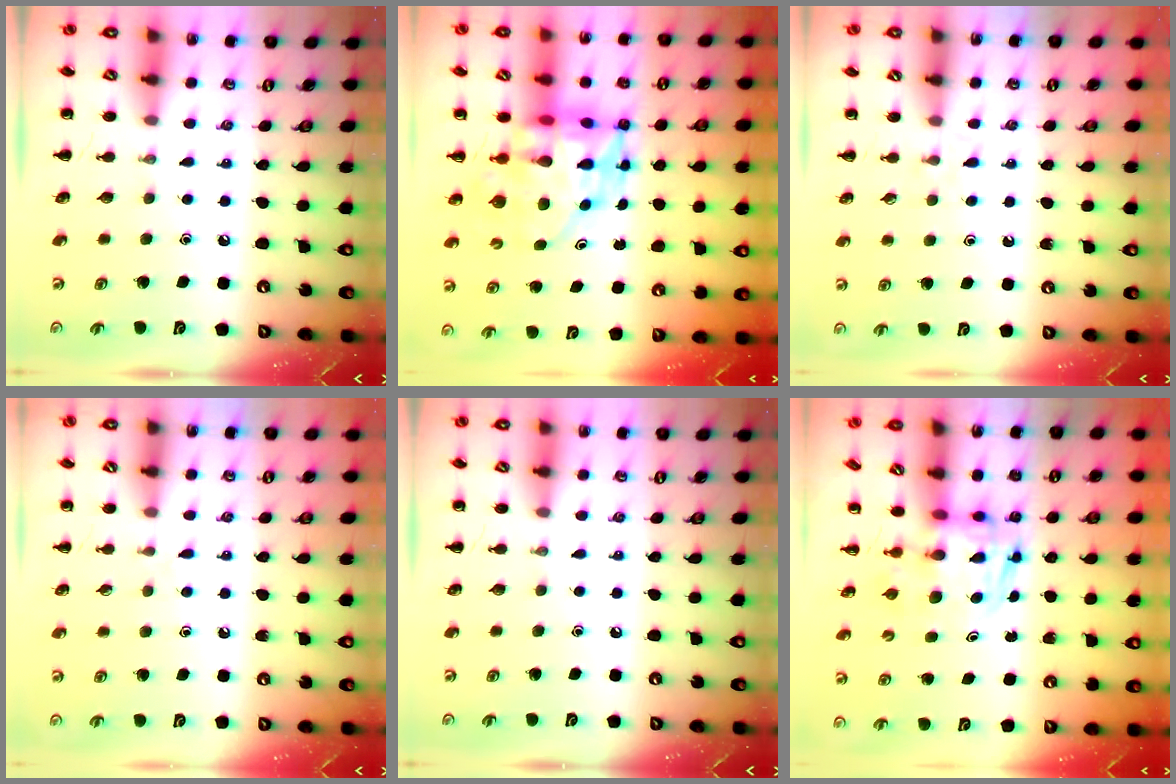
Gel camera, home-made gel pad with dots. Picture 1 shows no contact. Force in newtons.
{"total": 10.5, "press": 10.1, "slide": 3.0}
{"total": 2.9, "press": 2.6, "slide": 1.3}
{"total": 4.0, "press": 3.6, "slide": 1.7}
{"total": 0.0}
{"total": 2.9, "press": 2.9, "slide": 0.5}